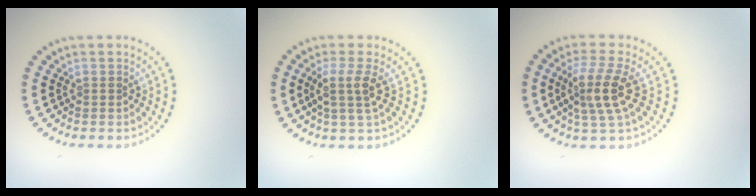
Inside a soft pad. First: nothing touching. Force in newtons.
{"total": 2.6, "press": 1.9, "slide": 1.7}
{"total": 3.9, "press": 3.3, "slide": 2.1}